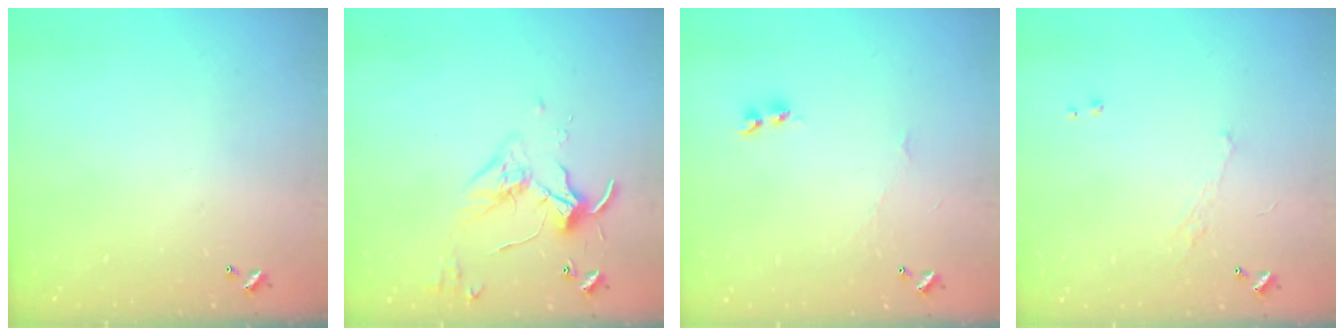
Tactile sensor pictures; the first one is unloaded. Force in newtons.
{"total": 3.6, "press": 3.5, "slide": 0.7}
{"total": 1.9, "press": 1.8, "slide": 0.5}
{"total": 0.7, "press": 0.0, "slide": 0.7}